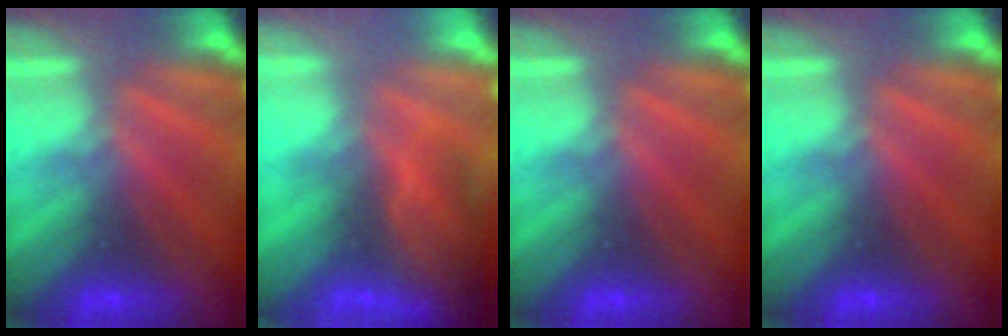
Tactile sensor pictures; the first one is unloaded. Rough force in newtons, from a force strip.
{"total": 7.4}
{"total": 0.0}
{"total": 0.0}